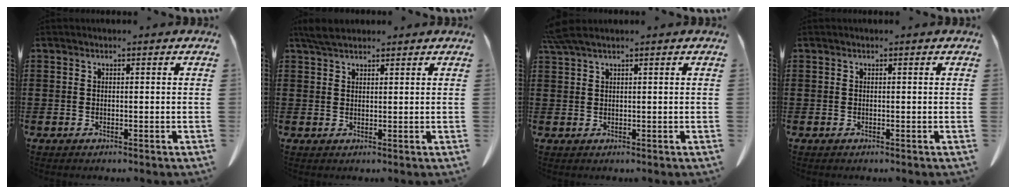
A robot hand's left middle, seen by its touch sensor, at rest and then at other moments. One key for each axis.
{"total": 3.2, "fx": 2.6, "fy": 1.1, "fz": 1.4, "tx": -0.035, "ty": 0.004, "tz": 0.051}
{"total": 2.3, "fx": 1.8, "fy": 0.2, "fz": 1.5, "tx": -0.035, "ty": -0.001, "tz": 0.034}
{"total": 0.0}